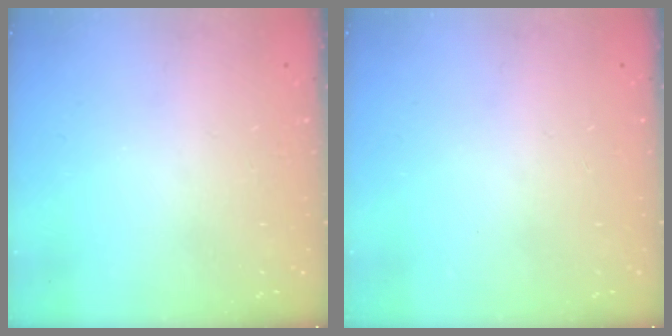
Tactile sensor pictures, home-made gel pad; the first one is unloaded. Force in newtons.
{"total": 0.0}